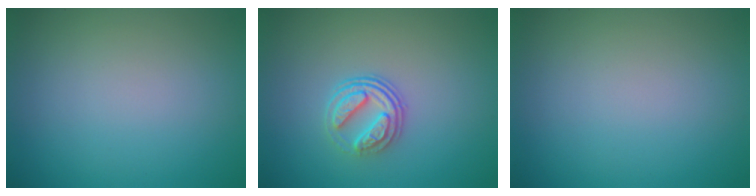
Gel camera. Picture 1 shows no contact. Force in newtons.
{"total": 3.1, "press": 2.6, "slide": 1.8}
{"total": 0.0}